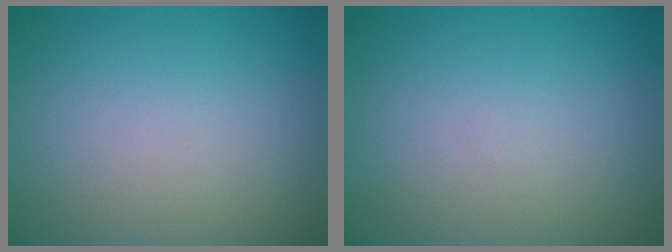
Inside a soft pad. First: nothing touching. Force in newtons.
{"total": 0.0}